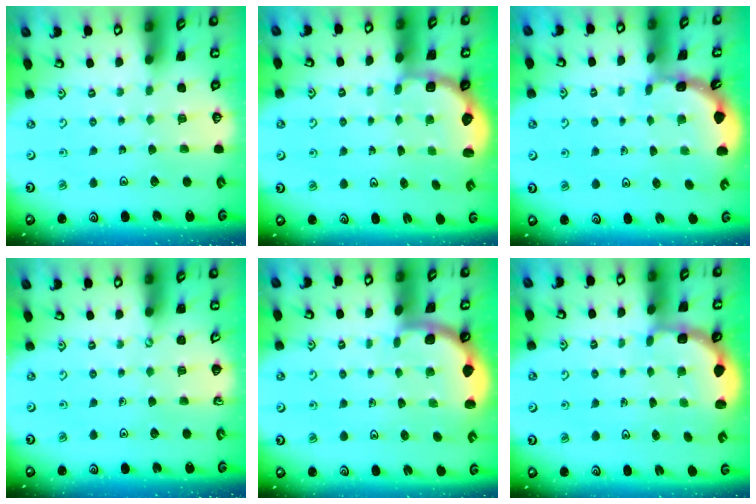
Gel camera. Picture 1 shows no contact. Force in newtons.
{"total": 2.8, "press": 2.1, "slide": 1.9}
{"total": 1.5, "press": 1.5, "slide": 0.1}
{"total": 0.0}
{"total": 1.7, "press": 1.7, "slide": 0.0}
{"total": 2.8, "press": 2.5, "slide": 1.4}